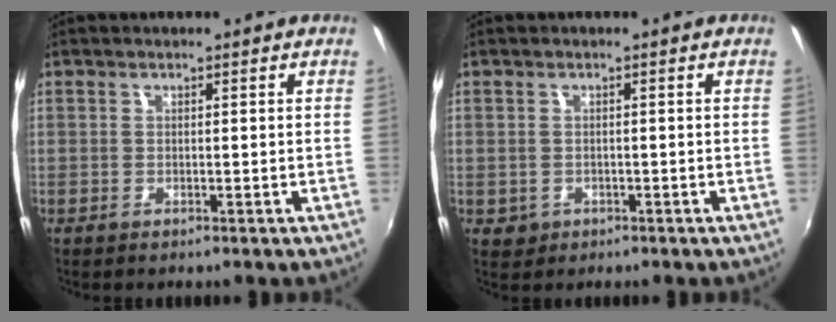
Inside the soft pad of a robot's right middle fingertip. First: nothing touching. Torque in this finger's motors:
{"motor_torque": [-0.02, 0.02, -0.05, -0.01]}